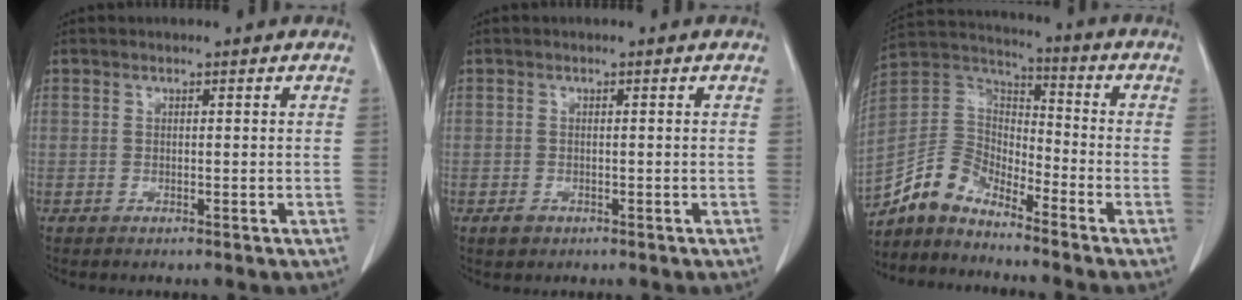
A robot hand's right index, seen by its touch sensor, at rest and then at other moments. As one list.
[{"total": 1.5, "force": [-0.9, 1.1, 0.6], "torque": [-0.010, 0.002, -0.011]}, {"total": 9.1, "force": [-8.1, 3.1, 2.6], "torque": [-0.066, 0.035, -0.168]}]